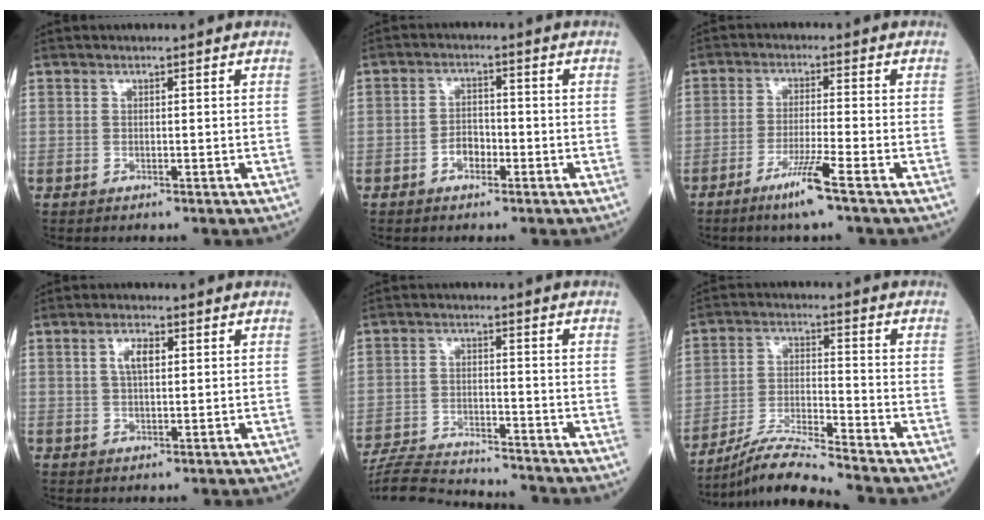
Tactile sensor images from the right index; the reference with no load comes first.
{"total": 3.0, "force": [-1.4, 1.9, 1.9], "torque": [-0.027, 0.008, -0.027]}
{"total": 5.9, "force": [-3.7, -0.9, 4.5], "torque": [-0.083, -0.013, -0.074]}
{"total": 3.3, "force": [1.1, 1.2, 2.8], "torque": [-0.058, 0.005, 0.022]}
{"total": 14.0, "force": [-13.5, 1.0, 3.7], "torque": [-0.067, -0.001, -0.210]}
{"total": 8.7, "force": [-8.0, -1.7, 3.2], "torque": [-0.066, -0.014, -0.147]}